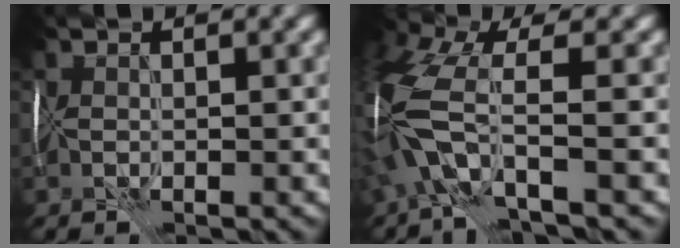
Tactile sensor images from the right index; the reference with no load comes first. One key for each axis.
{"total": 7.4, "fx": -1.6, "fy": 2.9, "fz": 6.6, "tx": -0.154, "ty": 0.016, "tz": -0.046}